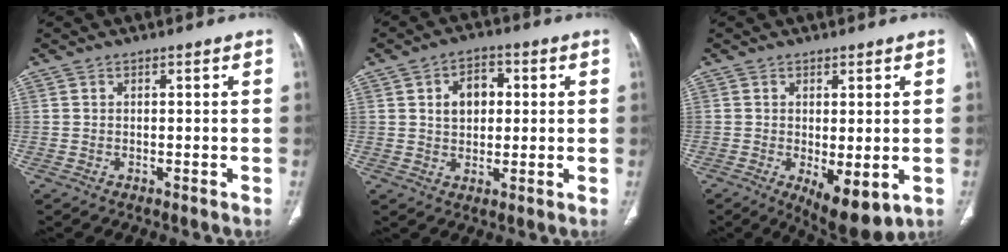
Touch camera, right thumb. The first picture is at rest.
{"total": 6.9, "force": [1.5, 4.9, 4.6], "torque": [-0.051, 0.006, 0.021]}
{"total": 8.6, "force": [-2.3, 3.5, 7.6], "torque": [-0.109, -0.020, -0.023]}